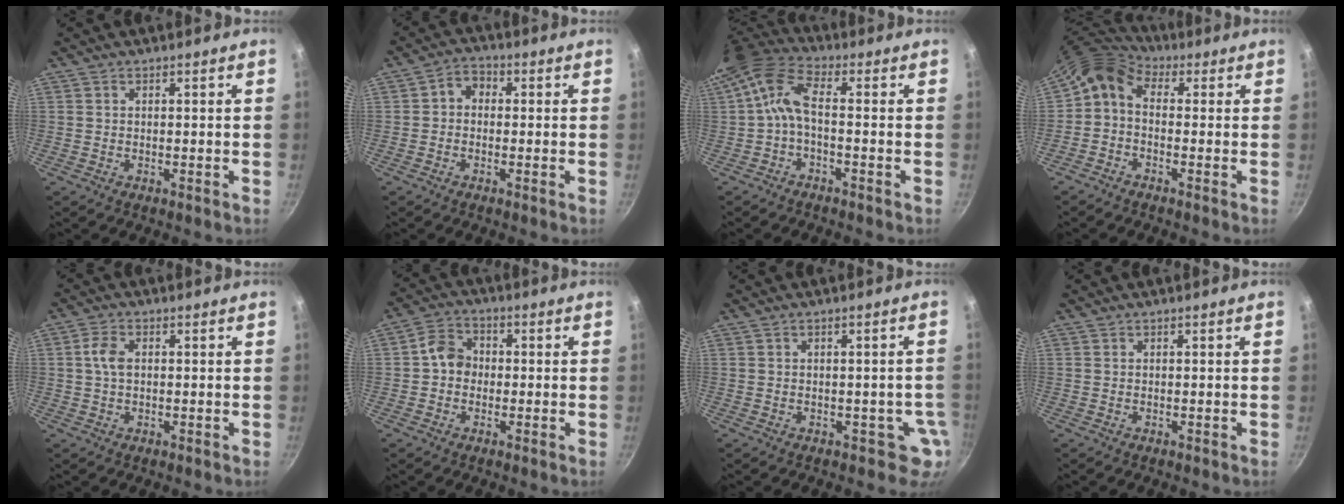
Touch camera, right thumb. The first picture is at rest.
{"total": 3.7, "force": [0.0, 3.0, 2.2], "torque": [-0.025, 0.008, -0.013]}
{"total": 7.8, "force": [-0.7, 3.6, 6.9], "torque": [-0.156, 0.033, -0.028]}
{"total": 7.2, "force": [0.3, 5.3, 4.9], "torque": [-0.099, 0.029, -0.015]}
{"total": 3.9, "force": [0.5, 2.5, 3.0], "torque": [-0.059, 0.008, 0.006]}
{"total": 5.8, "force": [-0.2, 4.9, 3.1], "torque": [-0.027, 0.017, -0.017]}
{"total": 3.0, "force": [-0.7, 2.4, 1.6], "torque": [0.016, 0.016, 0.000]}
{"total": 0.0}